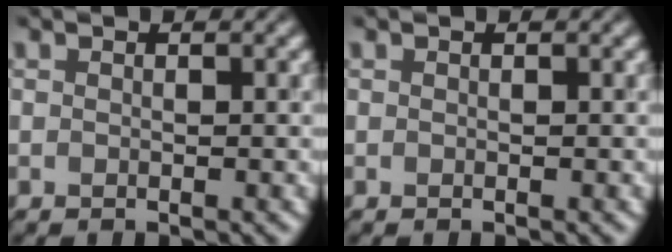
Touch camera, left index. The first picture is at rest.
{"total": 0.0}